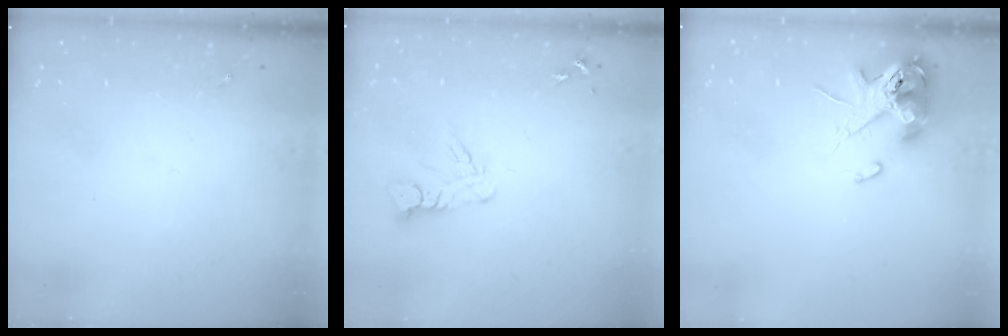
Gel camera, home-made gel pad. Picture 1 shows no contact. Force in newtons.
{"total": 7.0, "press": 7.0, "slide": 0.7}
{"total": 12.6, "press": 12.5, "slide": 2.0}